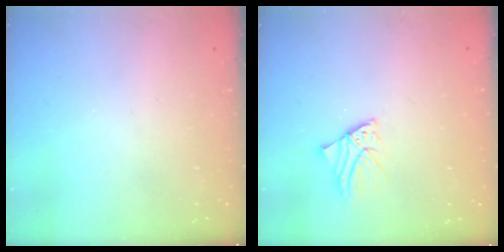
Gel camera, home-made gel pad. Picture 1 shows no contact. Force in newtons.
{"total": 3.1, "press": 3.1, "slide": 0.4}